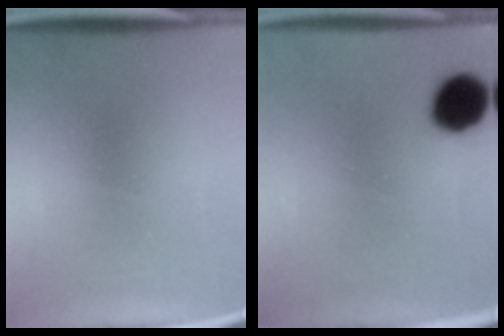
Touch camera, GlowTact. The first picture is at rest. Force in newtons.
{"total": 10.8}